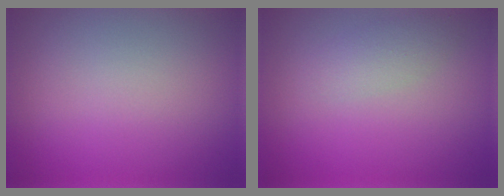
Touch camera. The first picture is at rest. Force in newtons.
{"total": 1.8, "press": 1.8, "slide": 0.1}